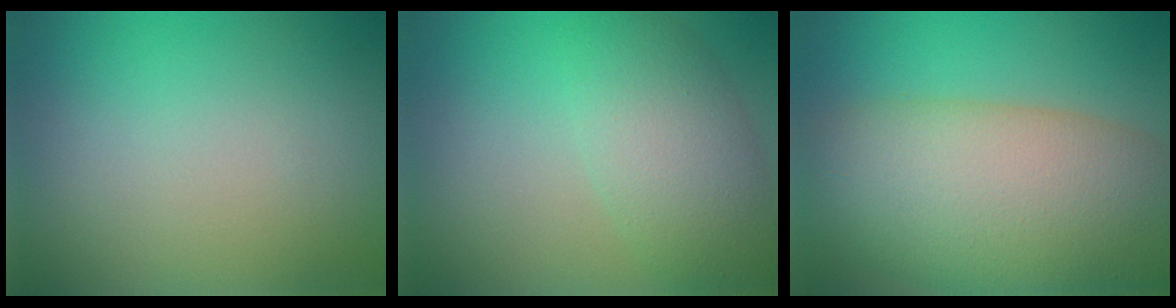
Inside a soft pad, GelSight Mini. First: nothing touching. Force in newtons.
{"total": 5.5, "press": 5.5, "slide": 0.1}
{"total": 12.9, "press": 12.9, "slide": 0.8}